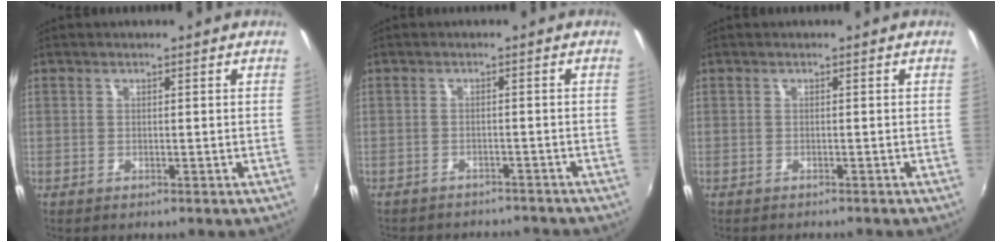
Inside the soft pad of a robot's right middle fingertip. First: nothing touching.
{"total": 9.5, "force": [-8.5, 3.0, 2.9], "torque": [-0.071, -0.013, -0.113]}
{"total": 1.5, "force": [-1.5, 0.2, 0.4], "torque": [-0.013, -0.011, -0.023]}